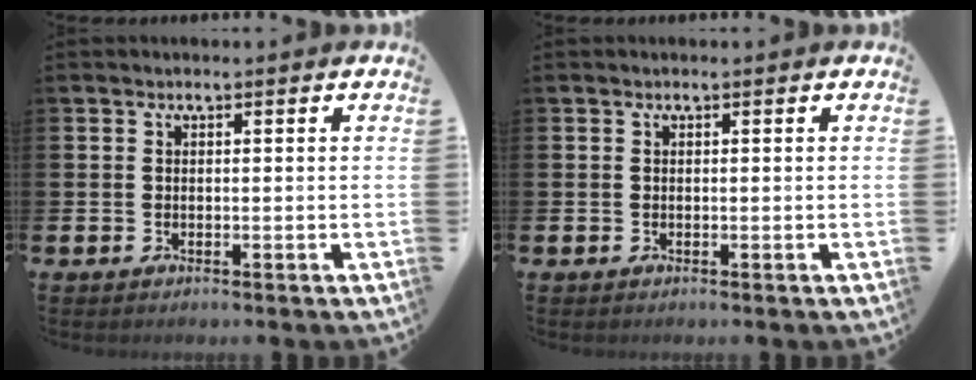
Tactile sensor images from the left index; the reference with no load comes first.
{"total": 0.0}